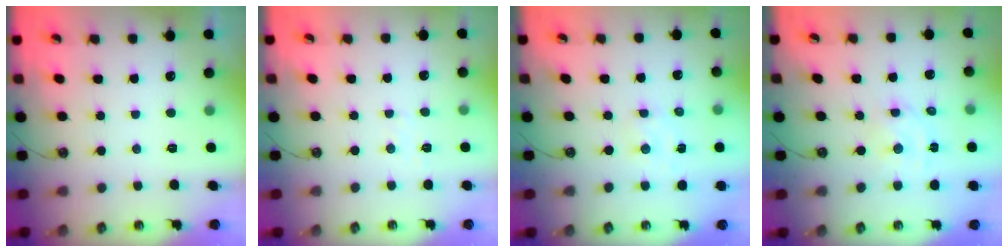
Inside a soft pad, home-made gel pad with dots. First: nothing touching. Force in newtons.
{"total": 3.2, "press": 3.2, "slide": 0.4}
{"total": 2.7, "press": 2.7, "slide": 0.4}
{"total": 3.4, "press": 3.4, "slide": 0.4}